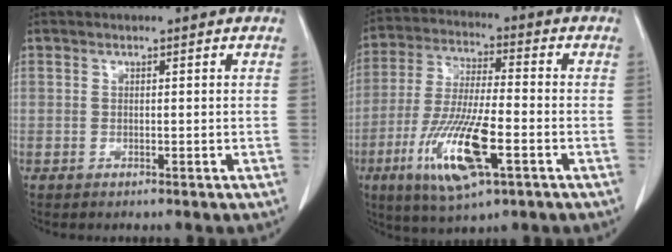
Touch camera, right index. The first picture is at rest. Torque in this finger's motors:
{"motor_torque": [1.53, -0.61, 0.43, 0.21]}